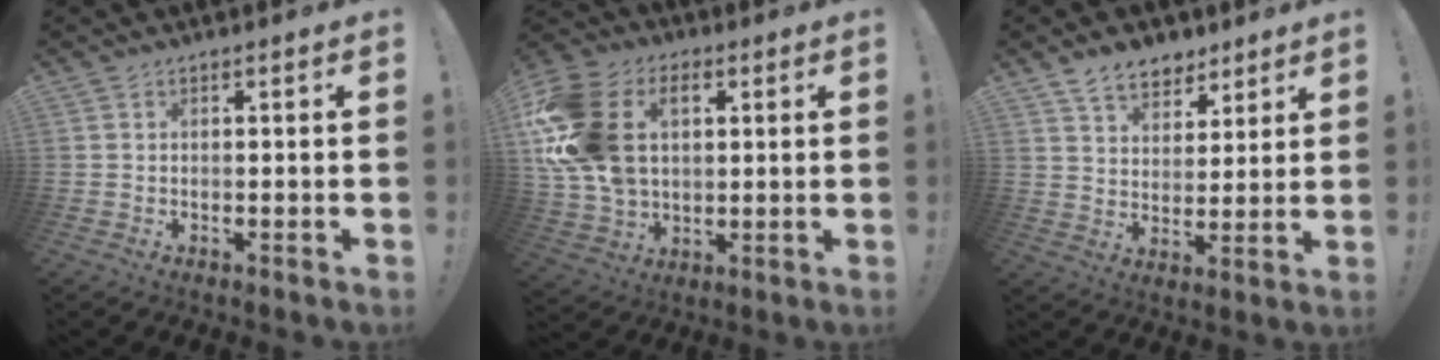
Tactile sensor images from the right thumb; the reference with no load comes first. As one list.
[{"total": 21.1, "force": [5.6, 14.8, 13.9], "torque": [-0.264, -0.017, 0.102]}, {"total": 9.5, "force": [6.9, 5.8, 3.0], "torque": [-0.048, -0.043, 0.133]}]